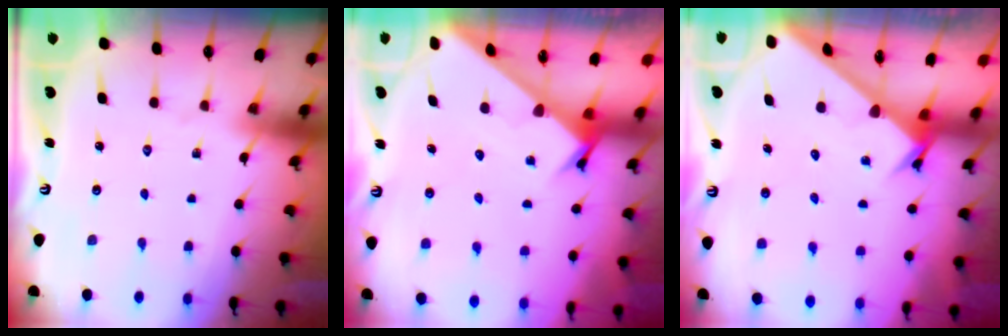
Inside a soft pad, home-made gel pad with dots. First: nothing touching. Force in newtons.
{"total": 2.3, "press": 2.3, "slide": 0.0}
{"total": 2.5, "press": 2.5, "slide": 0.1}